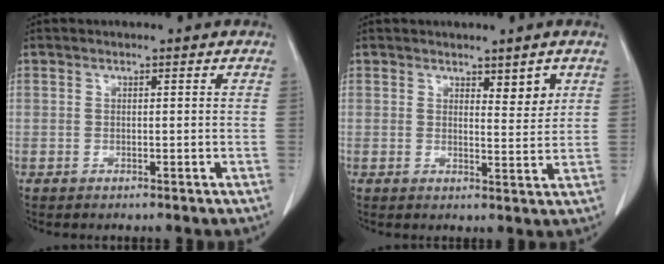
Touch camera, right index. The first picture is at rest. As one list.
[{"total": 3.2, "force": [1.9, 1.0, 2.3], "torque": [-0.030, -0.011, 0.030]}]